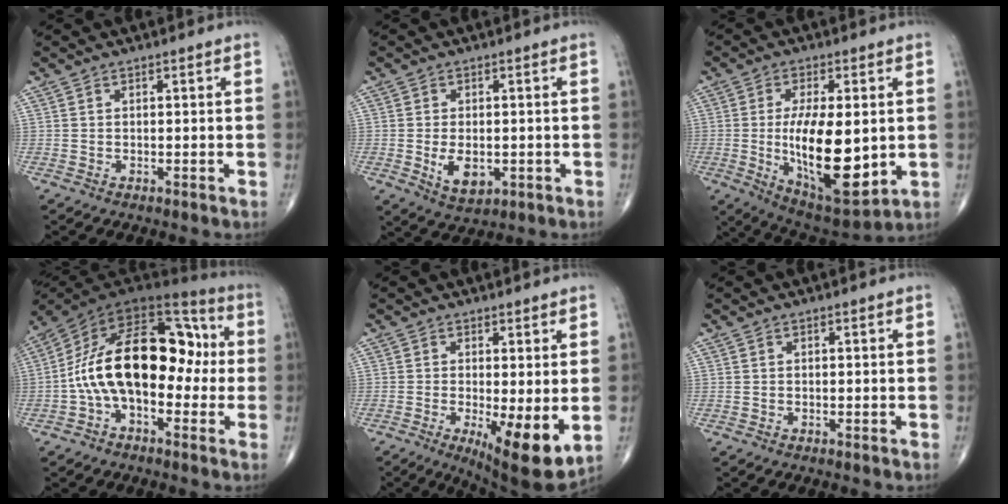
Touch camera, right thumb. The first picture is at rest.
{"total": 6.2, "force": [-1.2, 3.7, 4.8], "torque": [-0.072, -0.008, -0.011]}
{"total": 18.1, "force": [-1.2, 7.2, 16.6], "torque": [-0.263, -0.025, -0.002]}
{"total": 21.5, "force": [-1.0, 12.3, 17.6], "torque": [-0.280, 0.057, -0.029]}
{"total": 10.8, "force": [-2.0, 3.0, 10.2], "torque": [-0.153, -0.029, -0.024]}
{"total": 0.0}